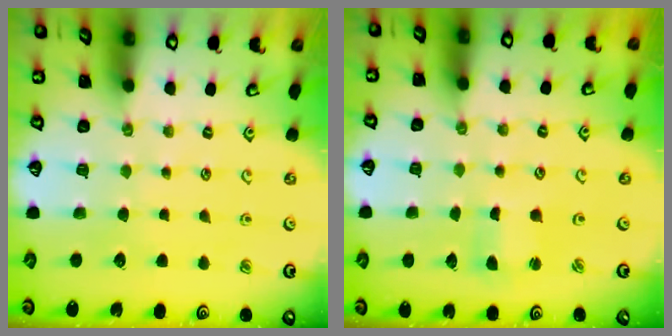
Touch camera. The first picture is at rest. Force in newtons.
{"total": 1.3, "press": 1.2, "slide": 0.2}